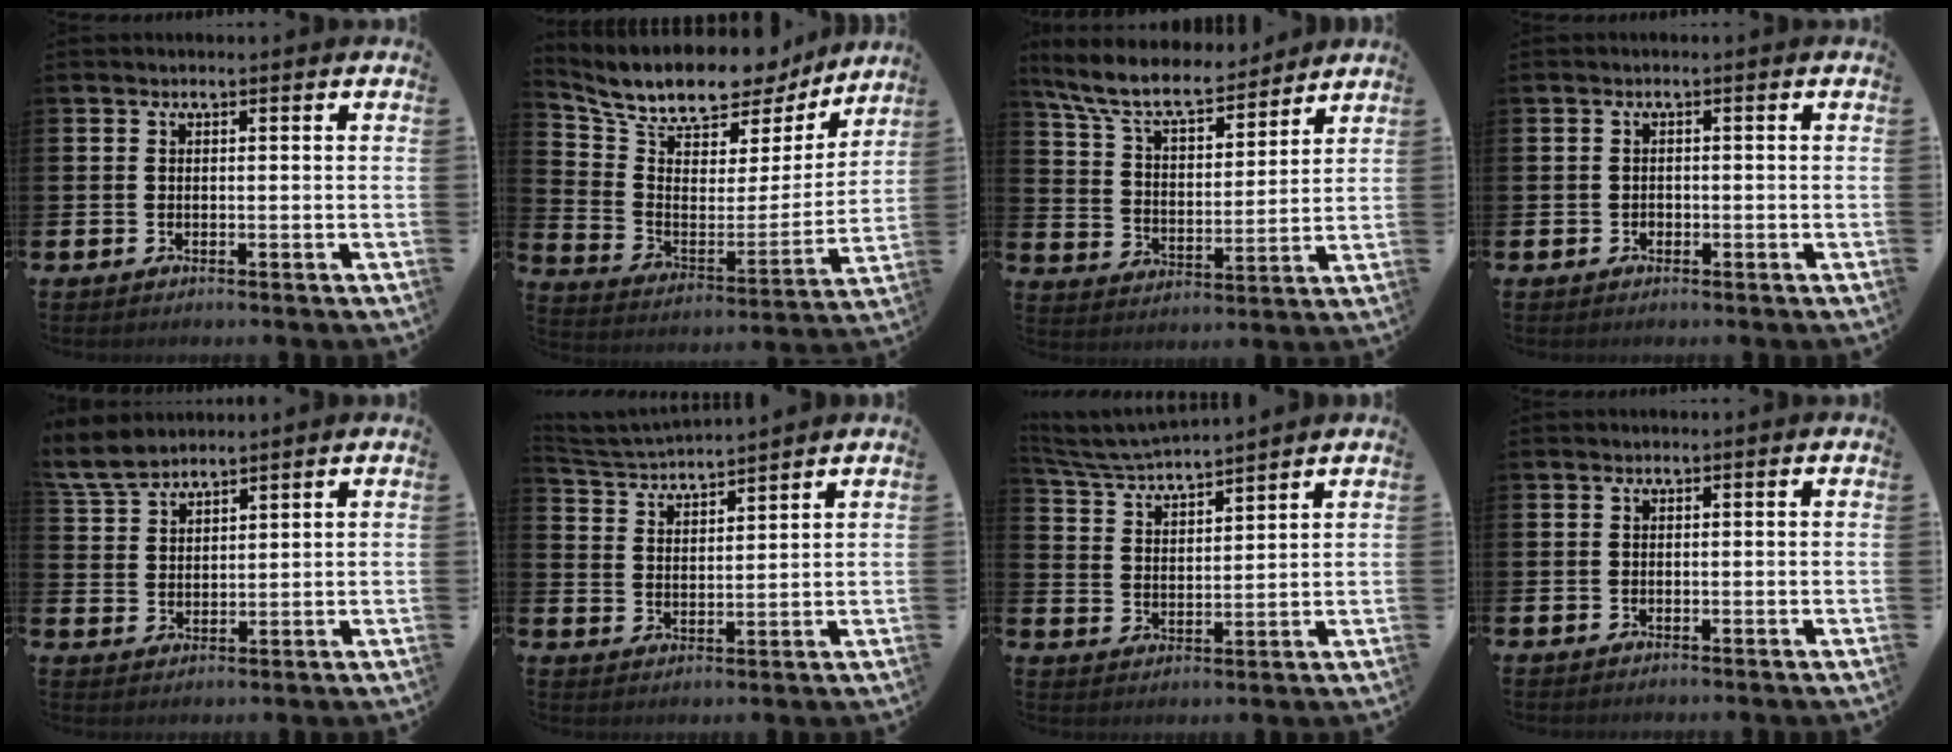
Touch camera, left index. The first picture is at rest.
{"total": 10.9, "force": [9.8, 3.8, 3.1], "torque": [-0.102, -0.068, 0.167]}
{"total": 9.5, "force": [8.4, 2.5, 3.5], "torque": [-0.107, -0.047, 0.150]}
{"total": 0.7, "force": [-0.4, 0.6, 0.2], "torque": [-0.011, 0.007, -0.007]}
{"total": 5.4, "force": [5.1, 1.2, 1.2], "torque": [-0.046, -0.015, 0.096]}
{"total": 4.0, "force": [4.0, 0.2, 0.1], "torque": [-0.024, -0.028, 0.067]}
{"total": 5.4, "force": [5.3, 0.0, 0.8], "torque": [-0.041, -0.035, 0.092]}
{"total": 0.0}